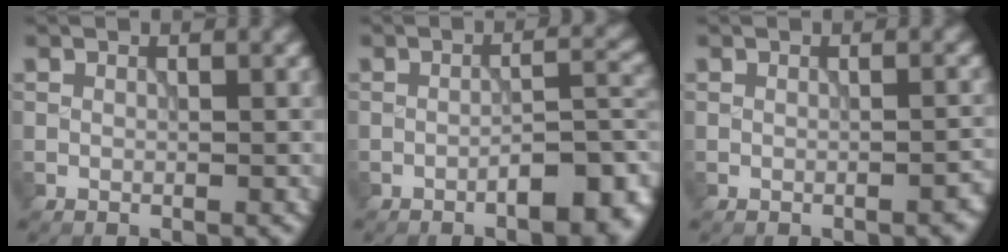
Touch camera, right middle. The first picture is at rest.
{"total": 6.5, "force": [-3.5, 2.0, 5.1], "torque": [-0.062, 0.008, -0.042]}
{"total": 1.0, "force": [-0.7, 0.2, 0.7], "torque": [-0.010, 0.003, -0.009]}